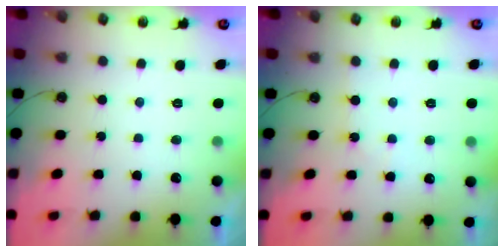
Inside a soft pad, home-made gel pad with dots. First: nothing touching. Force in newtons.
{"total": 3.2, "press": 3.2, "slide": 0.5}